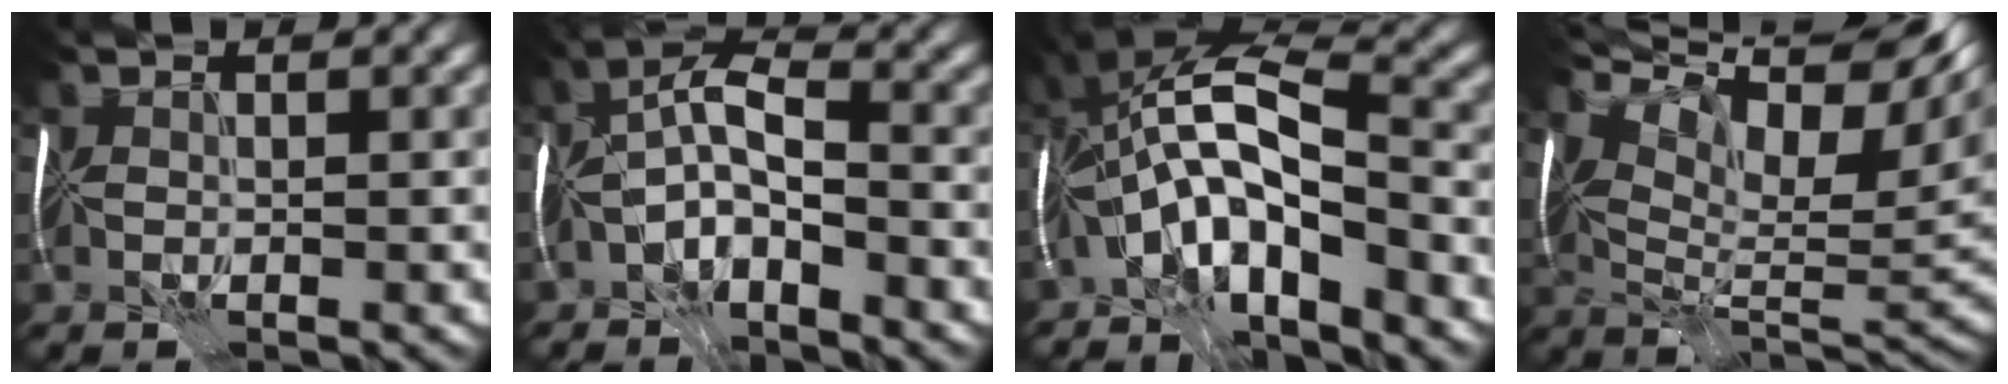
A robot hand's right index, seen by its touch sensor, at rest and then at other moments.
{"total": 5.2, "force": [-3.1, 1.9, 3.7], "torque": [-0.065, 0.013, -0.069]}
{"total": 10.8, "force": [-3.9, 3.7, 9.4], "torque": [-0.162, 0.017, -0.082]}
{"total": 13.8, "force": [6.0, 6.4, 10.6], "torque": [-0.178, 0.026, 0.109]}